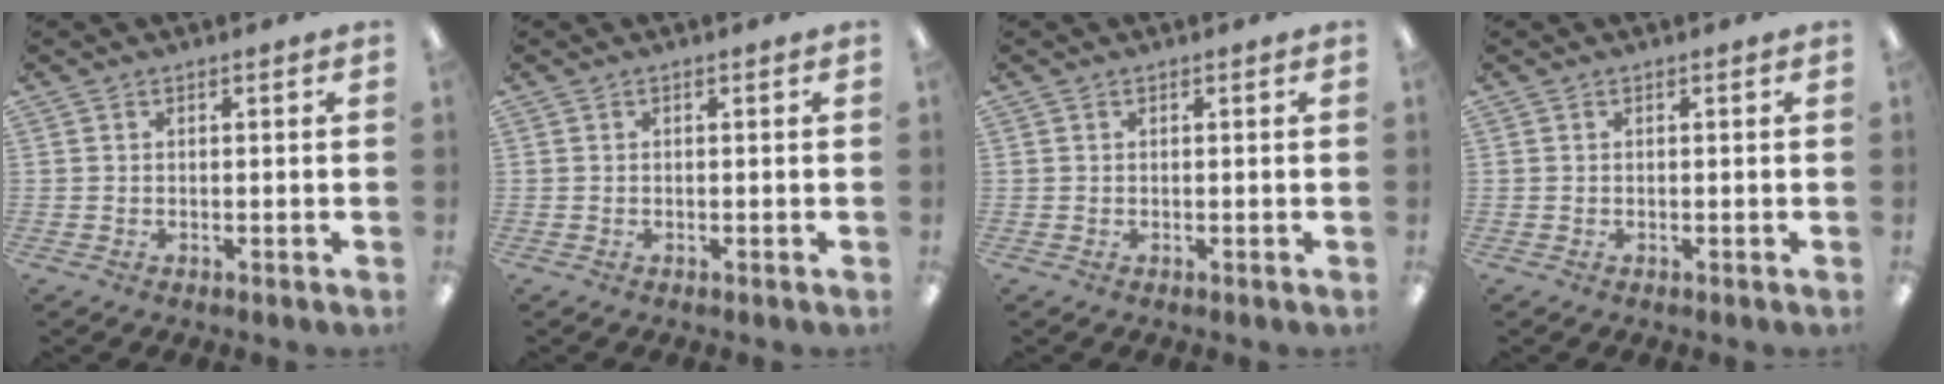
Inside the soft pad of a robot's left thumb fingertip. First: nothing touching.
{"total": 0.0}
{"total": 0.0}
{"total": 0.0}